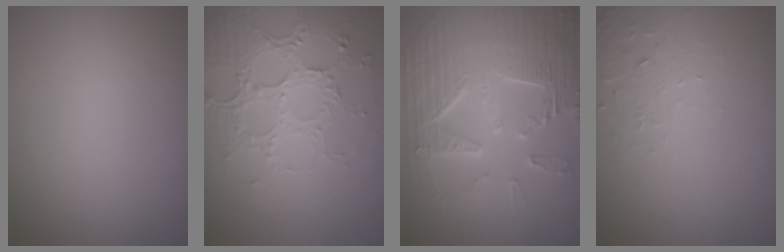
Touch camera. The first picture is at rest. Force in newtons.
{"total": 4.2, "press": 3.9, "slide": 1.6}
{"total": 9.4, "press": 6.3, "slide": 6.9}
{"total": 1.9, "press": 1.8, "slide": 0.4}